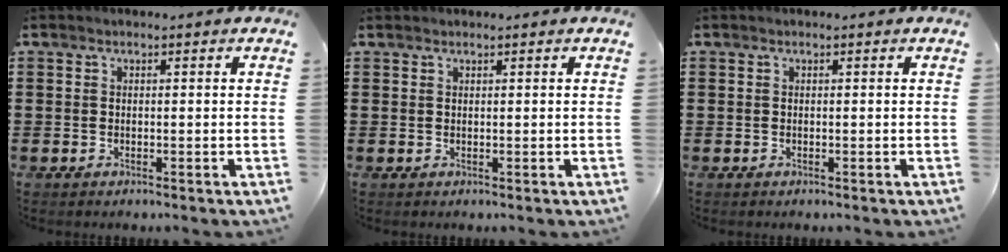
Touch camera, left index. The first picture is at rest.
{"total": 0.0}
{"total": 0.0}